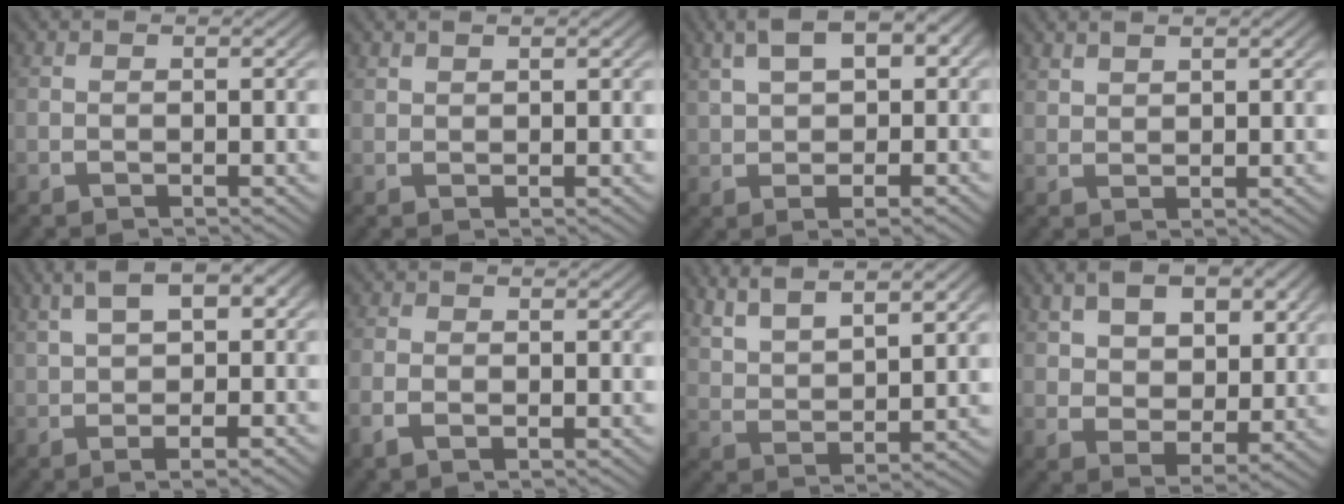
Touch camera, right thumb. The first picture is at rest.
{"total": 1.0, "force": [1.0, 0.0, 0.1], "torque": [0.000, 0.002, 0.023]}
{"total": 6.3, "force": [2.4, 3.2, 4.9], "torque": [-0.068, 0.016, 0.037]}
{"total": 2.0, "force": [1.9, 0.2, 0.4], "torque": [-0.005, 0.005, 0.042]}
{"total": 6.1, "force": [2.0, 2.7, 5.1], "torque": [-0.073, 0.020, 0.026]}
{"total": 1.5, "force": [-0.5, 1.0, 1.0], "torque": [-0.027, -0.005, -0.009]}
{"total": 6.5, "force": [4.9, 2.4, 3.5], "torque": [-0.066, 0.004, 0.095]}
{"total": 6.1, "force": [2.4, 3.9, 4.1], "torque": [-0.070, -0.010, 0.051]}